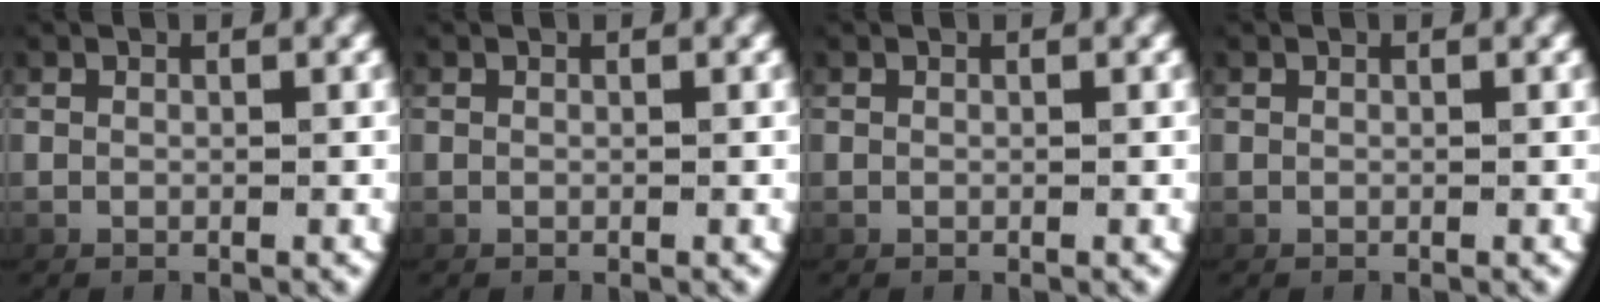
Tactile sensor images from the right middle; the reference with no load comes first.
{"total": 0.0}
{"total": 0.0}
{"total": 0.0}